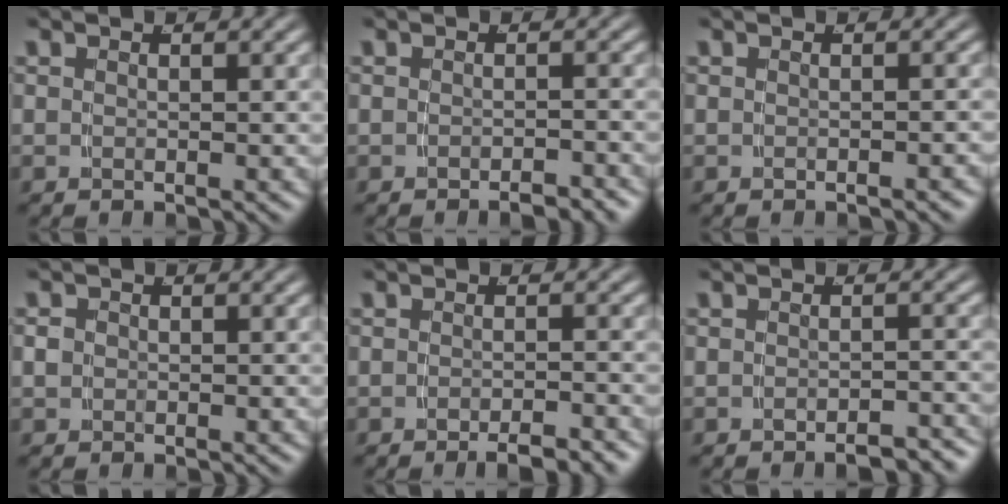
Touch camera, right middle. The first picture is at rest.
{"total": 1.8, "force": [-1.8, -0.1, 0.5], "torque": [-0.008, 0.001, -0.028]}
{"total": 0.9, "force": [-0.8, -0.4, 0.2], "torque": [-0.004, 0.004, -0.011]}
{"total": 0.6, "force": [-0.2, 0.5, 0.3], "torque": [-0.012, -0.007, 0.003]}
{"total": 2.5, "force": [-2.2, -0.1, 1.2], "torque": [-0.014, 0.003, -0.035]}
{"total": 3.1, "force": [-3.0, 0.4, 1.0], "torque": [-0.012, -0.003, -0.044]}